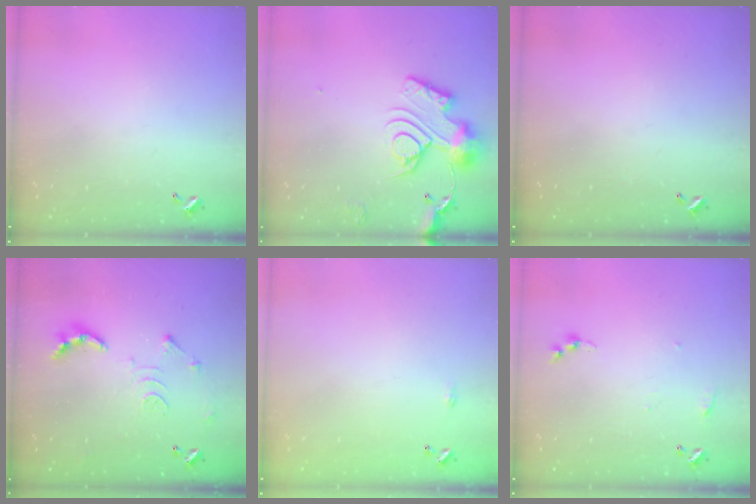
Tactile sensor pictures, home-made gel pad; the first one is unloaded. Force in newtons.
{"total": 13.9, "press": 13.8, "slide": 1.6}
{"total": 0.0}
{"total": 12.0, "press": 11.9, "slide": 1.3}
{"total": 2.2, "press": 2.1, "slide": 0.4}
{"total": 3.8, "press": 3.8, "slide": 0.5}